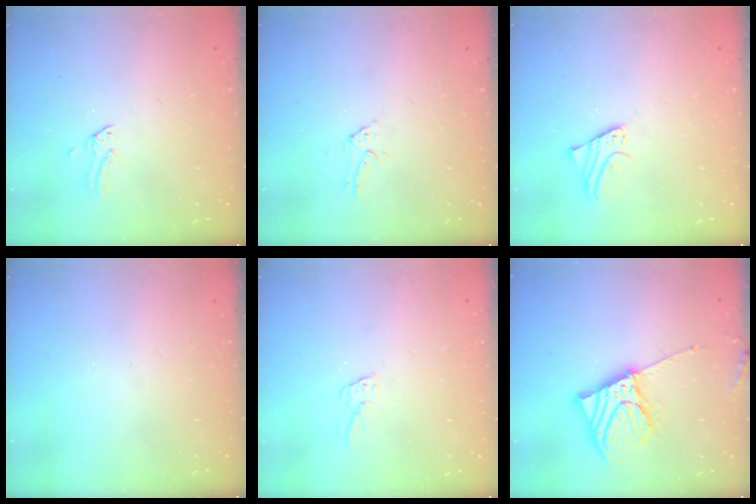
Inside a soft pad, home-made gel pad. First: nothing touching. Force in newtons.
{"total": 2.5, "press": 2.5, "slide": 0.2}
{"total": 2.1, "press": 2.1, "slide": 0.1}
{"total": 0.0}
{"total": 5.2, "press": 5.2, "slide": 0.5}
{"total": 12.3, "press": 12.1, "slide": 2.2}